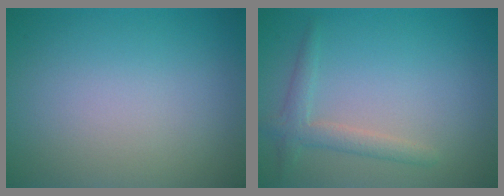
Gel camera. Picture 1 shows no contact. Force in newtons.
{"total": 2.2, "press": 2.2, "slide": 0.1}